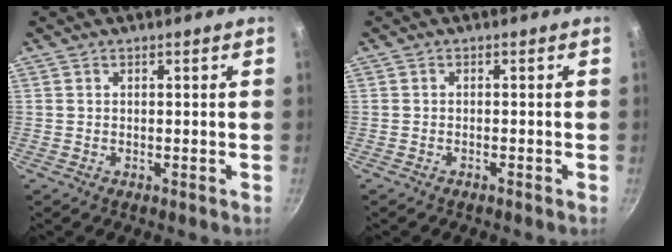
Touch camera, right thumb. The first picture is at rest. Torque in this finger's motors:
{"motor_torque": [-0.01, -0.13, -0.07, 0.03, -0.02]}